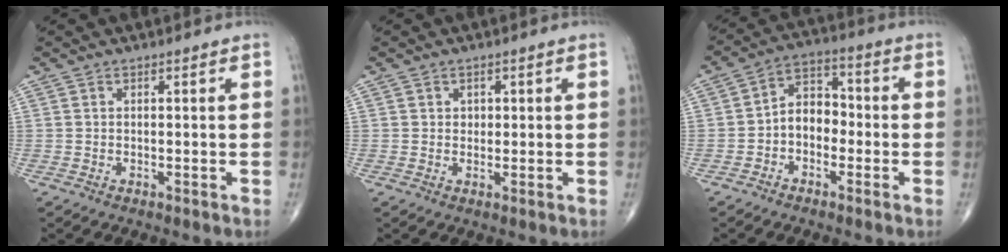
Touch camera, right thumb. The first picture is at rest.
{"total": 0.7, "force": [0.2, 0.6, 0.2], "torque": [0.006, 0.001, 0.002]}
{"total": 7.0, "force": [-1.8, 5.1, 4.4], "torque": [-0.048, 0.033, -0.049]}